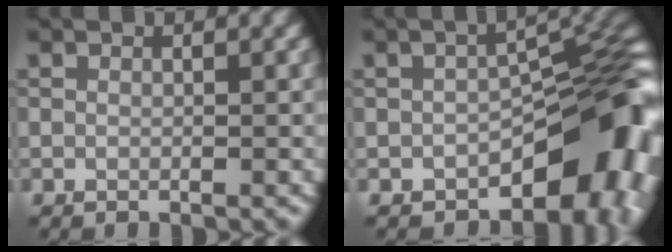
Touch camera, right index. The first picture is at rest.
{"total": 13.9, "force": [-5.5, 7.5, 10.3], "torque": [-0.090, -0.015, -0.079]}